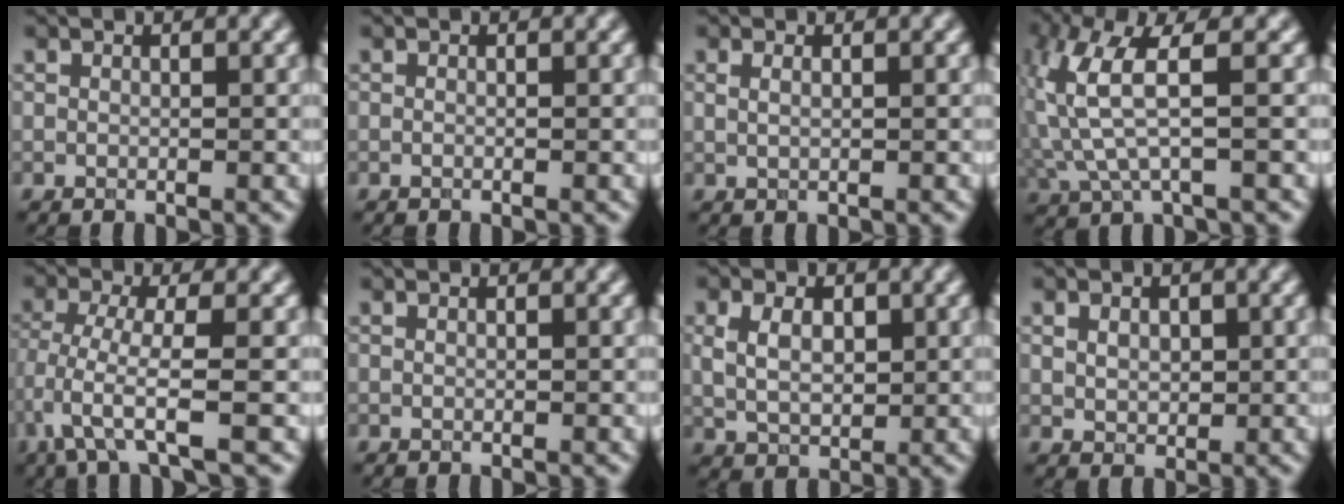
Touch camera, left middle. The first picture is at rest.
{"total": 0.0}
{"total": 1.1, "force": [0.6, 0.5, 0.8], "torque": [-0.013, -0.008, 0.009]}
{"total": 6.0, "force": [0.9, 1.8, 5.6], "torque": [-0.145, 0.003, 0.019]}
{"total": 4.9, "force": [-2.4, 0.8, 4.3], "torque": [-0.088, -0.005, -0.050]}
{"total": 0.0}
{"total": 4.1, "force": [0.9, 2.7, 2.9], "torque": [-0.059, 0.002, 0.019]}
{"total": 1.8, "force": [0.5, 1.4, 1.1], "torque": [-0.022, -0.001, 0.012]}